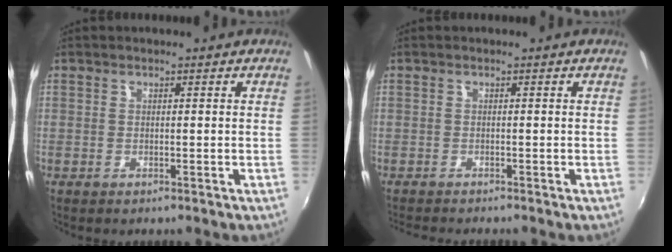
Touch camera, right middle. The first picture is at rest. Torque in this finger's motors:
{"motor_torque": [0.05, -0.07, 0.00, 0.00]}